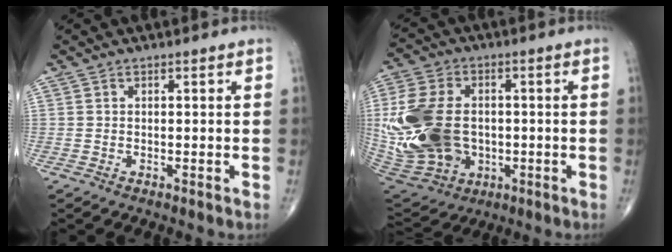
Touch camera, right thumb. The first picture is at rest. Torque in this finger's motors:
{"motor_torque": [2.03, 2.04, 1.76, -0.02, 0.24]}